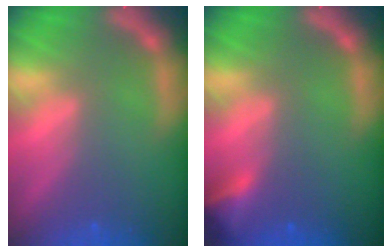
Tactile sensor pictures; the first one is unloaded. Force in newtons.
{"total": 2.9}